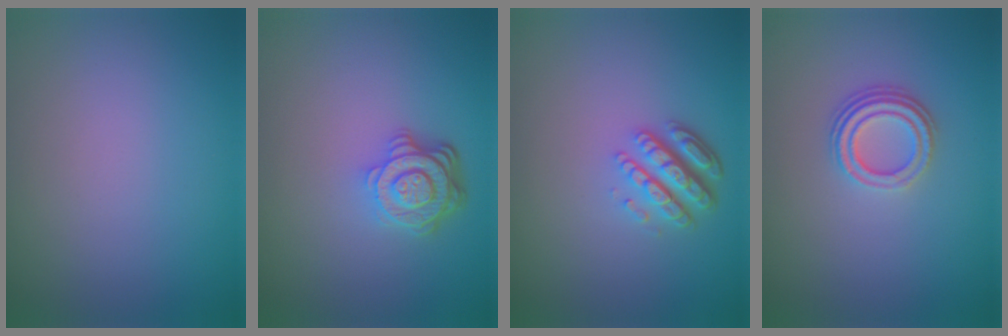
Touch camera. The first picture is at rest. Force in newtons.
{"total": 4.4, "press": 3.3, "slide": 2.9}
{"total": 4.4, "press": 3.3, "slide": 3.0}
{"total": 3.3, "press": 2.4, "slide": 2.3}